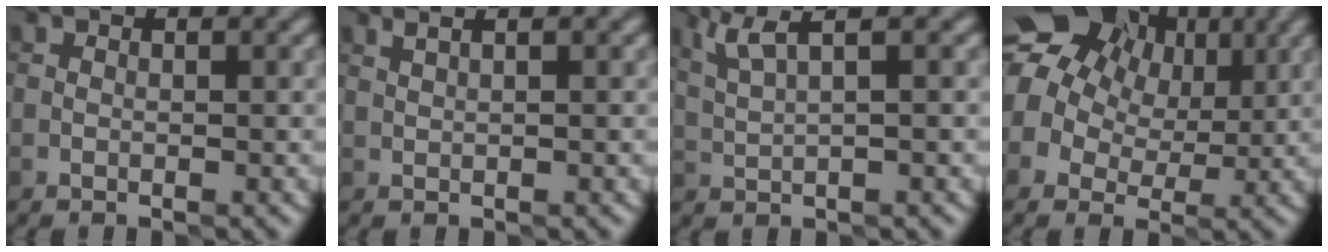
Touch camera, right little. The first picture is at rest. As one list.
[{"total": 1.7, "force": [1.3, 0.3, 1.0], "torque": [-0.014, 0.005, 0.014]}, {"total": 3.5, "force": [2.1, 0.3, 2.7], "torque": [-0.058, 0.009, 0.051]}, {"total": 15.0, "force": [5.9, 11.5, 7.6], "torque": [-0.171, 0.040, 0.094]}]